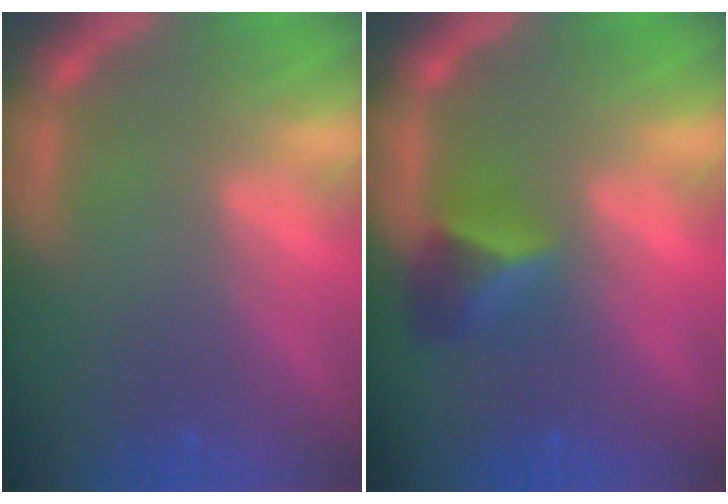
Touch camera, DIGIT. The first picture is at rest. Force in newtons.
{"total": 3.4}